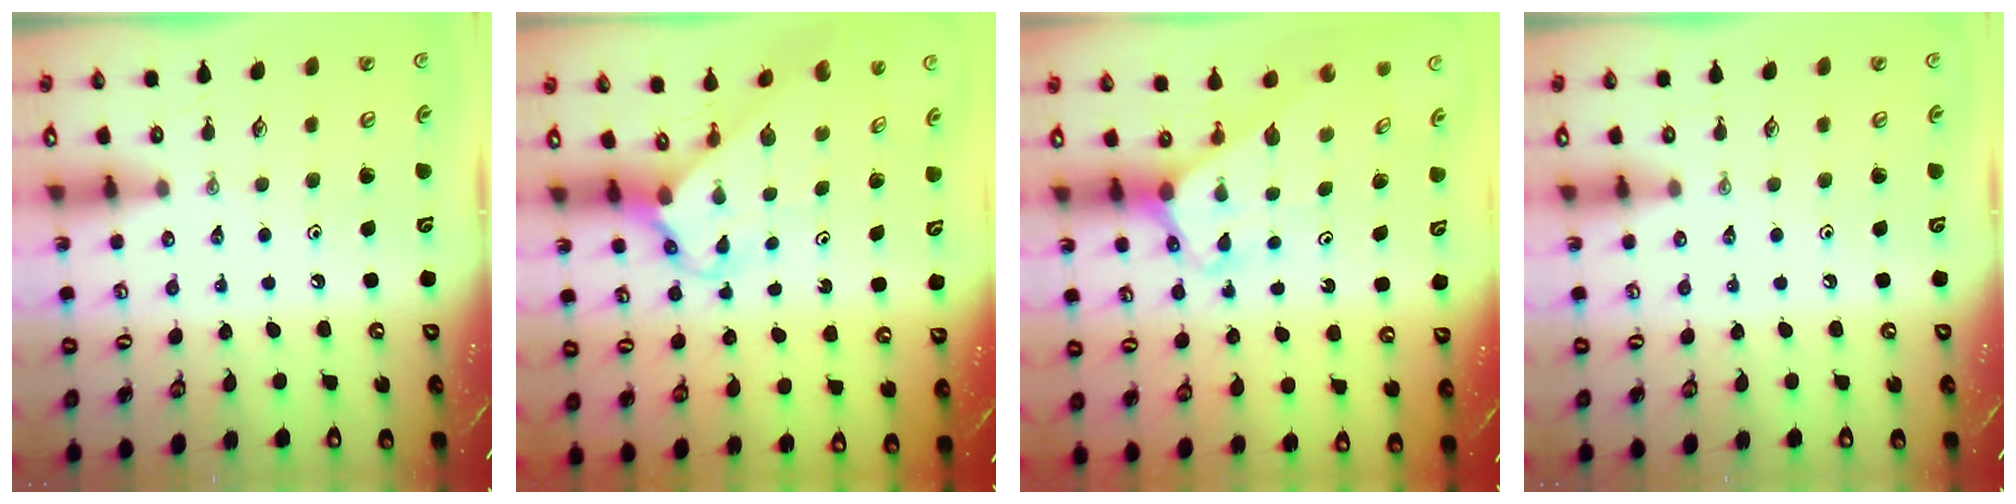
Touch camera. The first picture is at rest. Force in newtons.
{"total": 2.8, "press": 2.8, "slide": 0.2}
{"total": 2.7, "press": 2.7, "slide": 0.2}
{"total": 0.0}